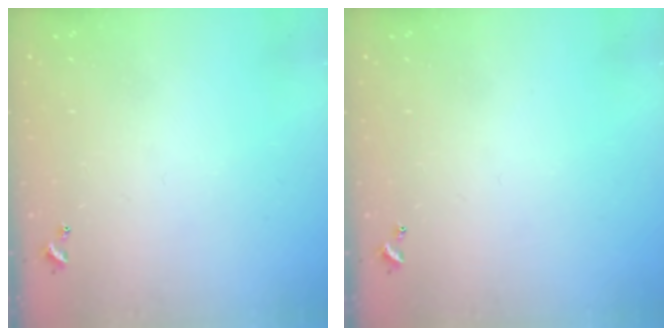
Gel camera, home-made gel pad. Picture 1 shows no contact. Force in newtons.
{"total": 0.0}